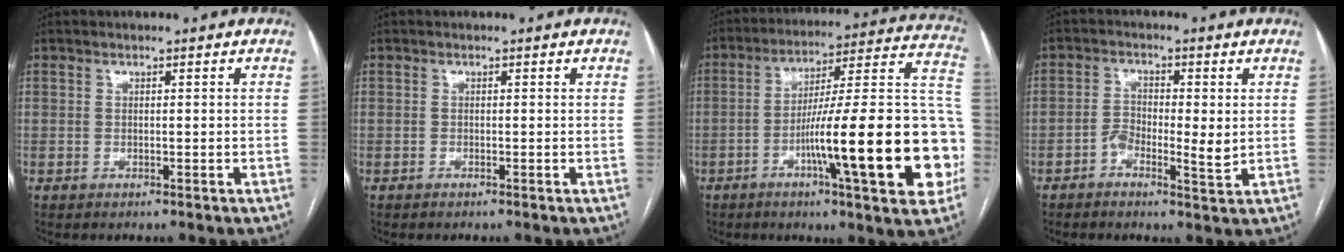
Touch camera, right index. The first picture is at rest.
{"total": 0.0}
{"total": 25.2, "force": [-6.7, 1.9, 24.2], "torque": [-0.272, 0.015, -0.100]}
{"total": 4.8, "force": [-0.8, 1.8, 4.4], "torque": [-0.076, 0.005, -0.018]}